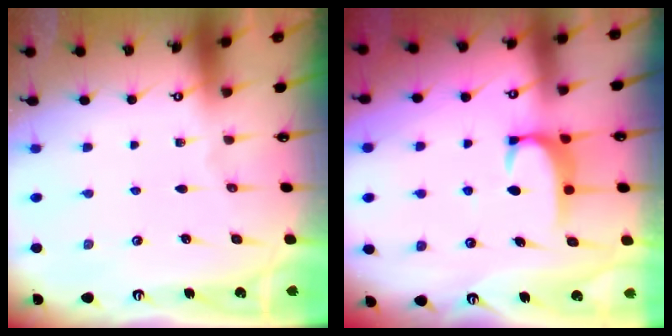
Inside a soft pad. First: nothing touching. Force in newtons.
{"total": 2.0, "press": 1.9, "slide": 0.6}